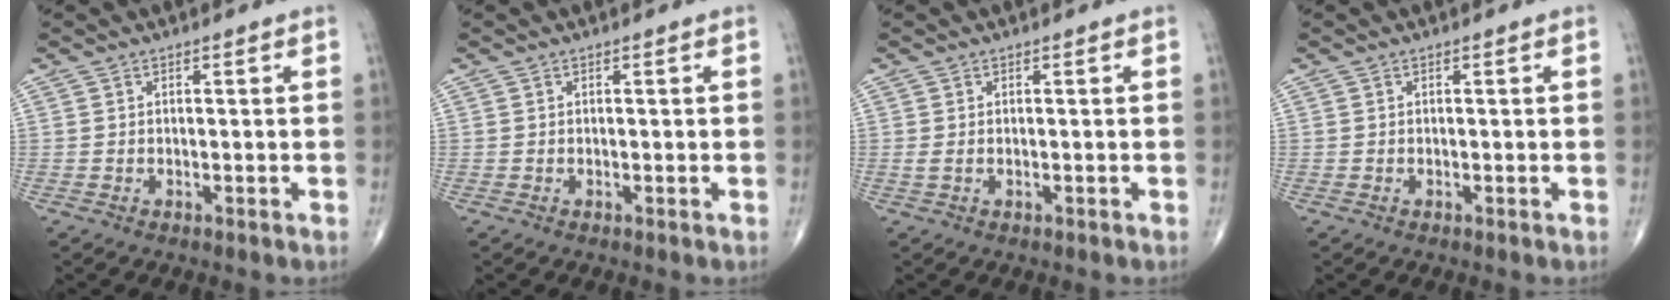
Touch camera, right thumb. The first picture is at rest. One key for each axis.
{"total": 0.0}
{"total": 0.7, "fx": -0.1, "fy": 0.4, "fz": 0.6, "tx": -0.019, "ty": 0.001, "tz": 0.000}
{"total": 0.0}